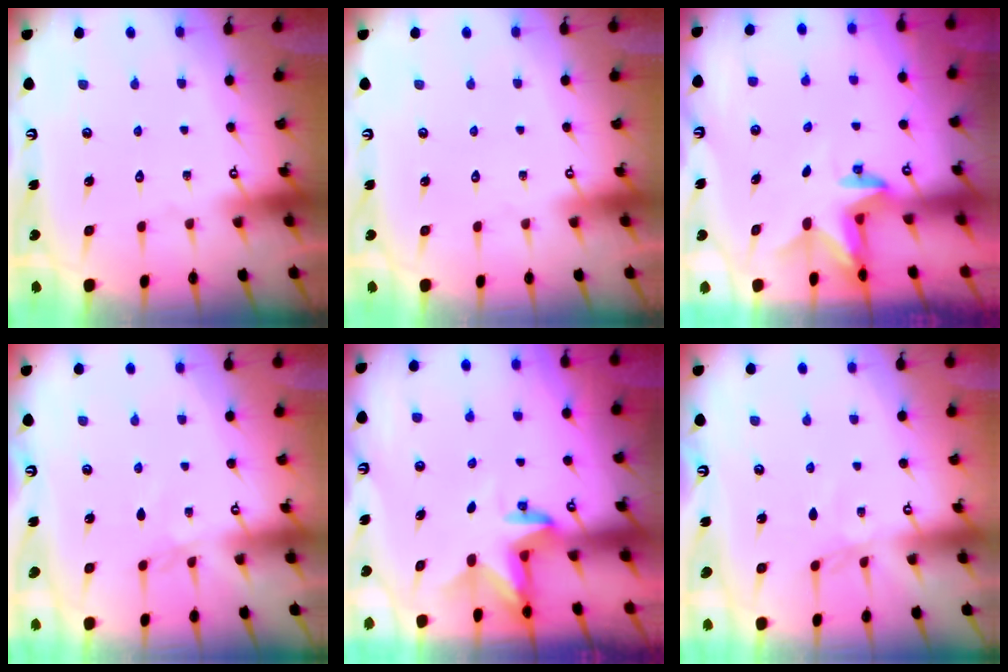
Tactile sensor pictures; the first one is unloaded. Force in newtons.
{"total": 0.0}
{"total": 2.5, "press": 2.4, "slide": 0.5}
{"total": 2.1, "press": 2.1, "slide": 0.5}
{"total": 3.4, "press": 3.4, "slide": 0.1}
{"total": 2.1, "press": 2.1, "slide": 0.5}